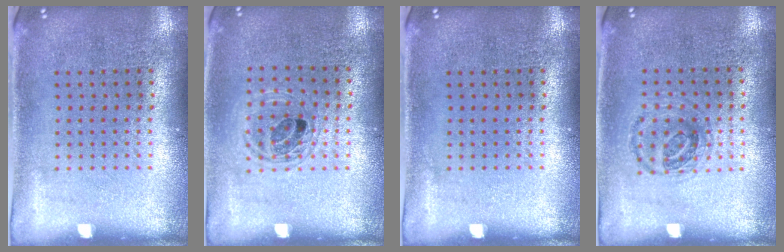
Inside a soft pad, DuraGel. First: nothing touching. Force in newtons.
{"total": 1.3, "press": 1.2, "slide": 0.4}
{"total": 0.0}
{"total": 0.9, "press": 0.9, "slide": 0.3}